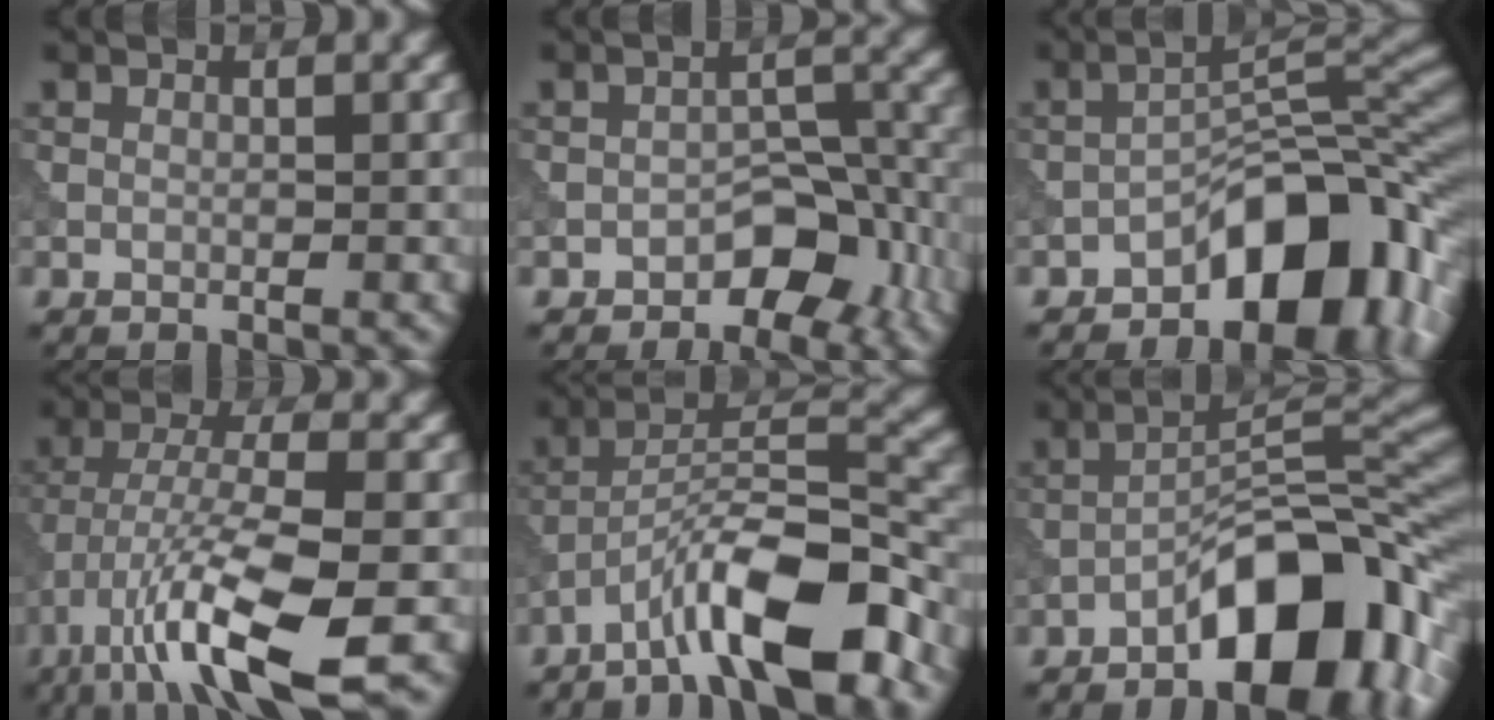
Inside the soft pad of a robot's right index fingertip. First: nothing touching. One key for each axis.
{"total": 4.8, "fx": -2.8, "fy": 2.9, "fz": 2.7, "tx": -0.018, "ty": 0.007, "tz": -0.043}
{"total": 10.2, "fx": -5.3, "fy": 5.0, "fz": 7.1, "tx": -0.071, "ty": 0.014, "tz": -0.094}
{"total": 11.0, "fx": -5.7, "fy": 2.6, "fz": 9.0, "tx": -0.168, "ty": -0.006, "tz": -0.106}
{"total": 9.7, "fx": -6.0, "fy": 2.3, "fz": 7.3, "tx": -0.117, "ty": 0.020, "tz": -0.108}
{"total": 11.1, "fx": -5.9, "fy": 4.2, "fz": 8.5, "tx": -0.105, "ty": 0.019, "tz": -0.108}